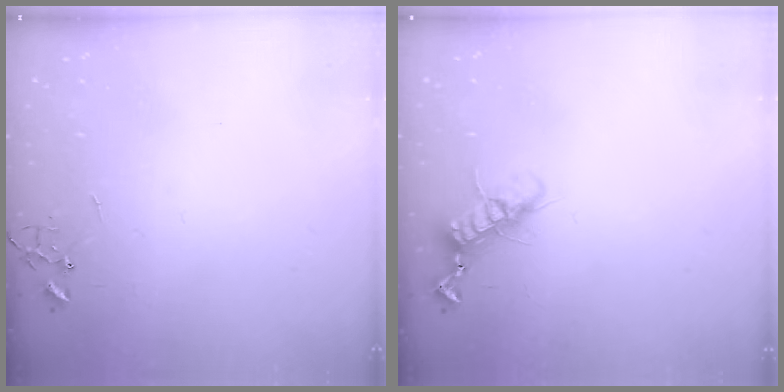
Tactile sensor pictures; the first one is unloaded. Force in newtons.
{"total": 11.1, "press": 11.1, "slide": 0.7}